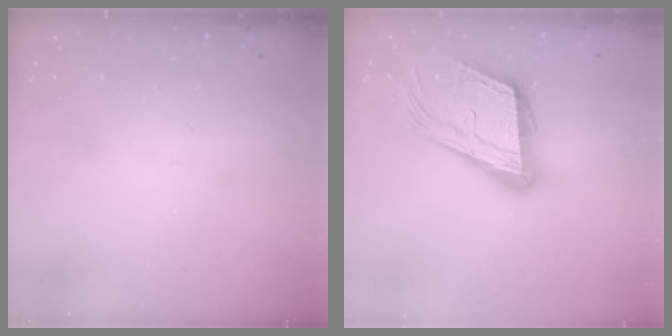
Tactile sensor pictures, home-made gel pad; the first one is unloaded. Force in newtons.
{"total": 18.7, "press": 18.4, "slide": 3.0}